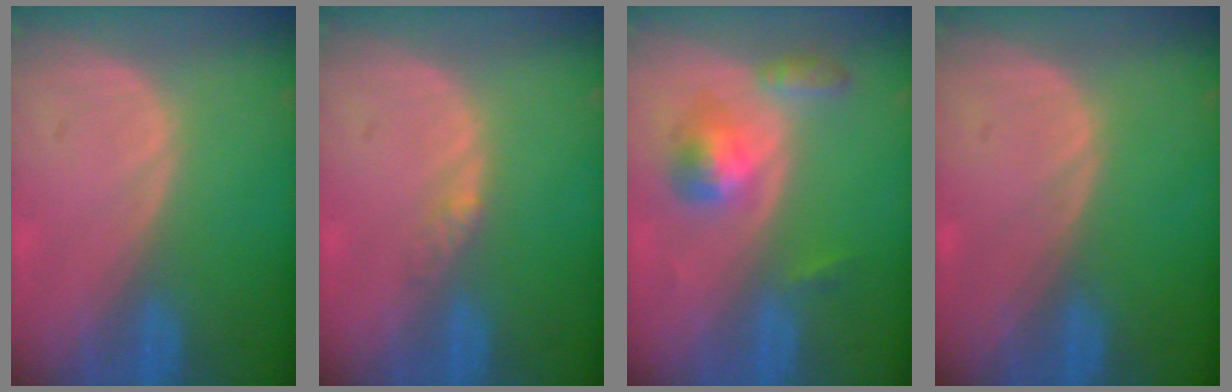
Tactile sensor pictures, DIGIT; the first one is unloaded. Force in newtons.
{"total": 1.8, "press": 1.6, "slide": 1.0}
{"total": 5.3, "press": 4.9, "slide": 1.9}
{"total": 0.0}